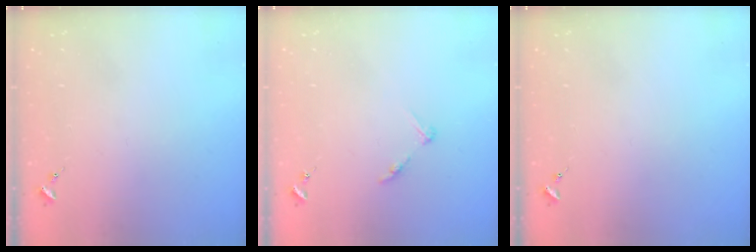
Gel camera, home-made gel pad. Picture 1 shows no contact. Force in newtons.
{"total": 5.2, "press": 5.2, "slide": 0.6}
{"total": 0.0}